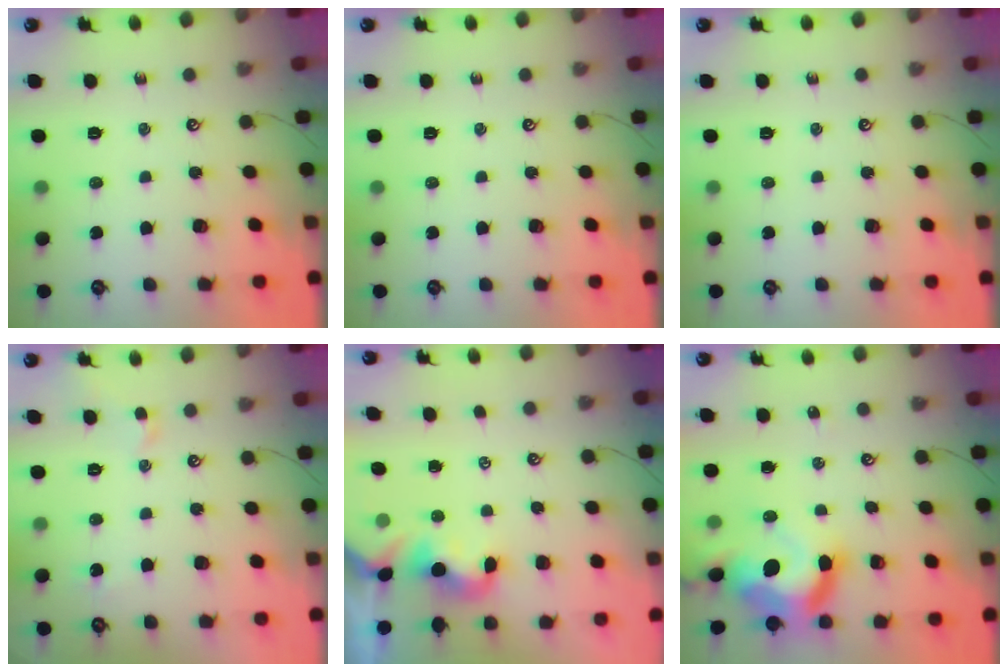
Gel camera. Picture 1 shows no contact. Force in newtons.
{"total": 0.0}
{"total": 0.0}
{"total": 1.8, "press": 1.7, "slide": 0.6}
{"total": 1.6, "press": 1.5, "slide": 0.4}
{"total": 15.1, "press": 15.0, "slide": 1.4}